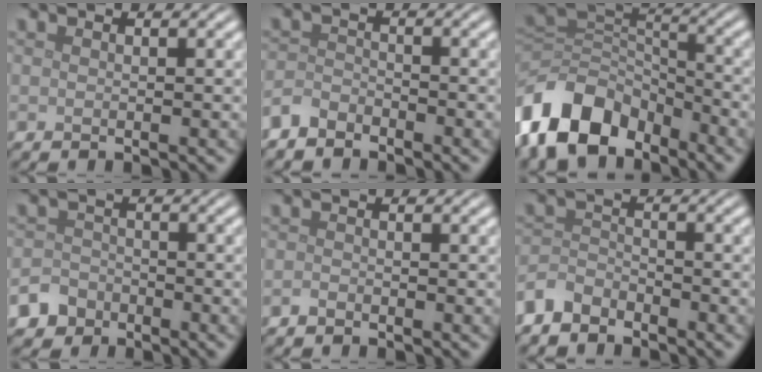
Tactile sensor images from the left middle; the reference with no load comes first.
{"total": 2.2, "force": [-1.9, 0.9, 0.4], "torque": [-0.008, 0.003, -0.047]}
{"total": 10.3, "force": [-6.4, 6.3, 5.1], "torque": [-0.097, -0.005, -0.135]}
{"total": 3.5, "force": [-2.5, 2.4, 0.3], "torque": [0.013, -0.001, -0.049]}
{"total": 0.6, "force": [-0.5, 0.2, 0.2], "torque": [-0.003, -0.001, -0.011]}
{"total": 2.7, "force": [-2.4, 1.1, 0.4], "torque": [-0.008, 0.004, -0.059]}